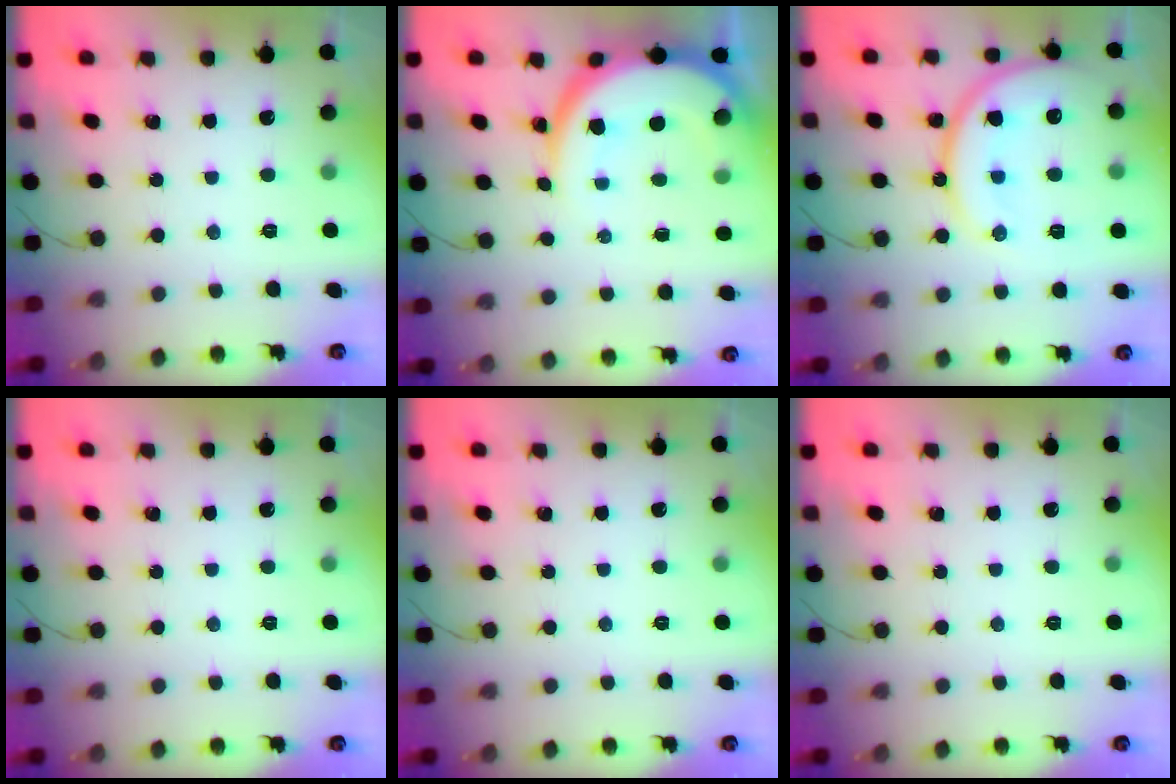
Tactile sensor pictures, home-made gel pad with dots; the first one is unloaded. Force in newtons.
{"total": 12.6, "press": 12.6, "slide": 0.9}
{"total": 18.0, "press": 18.0, "slide": 1.4}
{"total": 0.0}
{"total": 0.0}
{"total": 0.0}